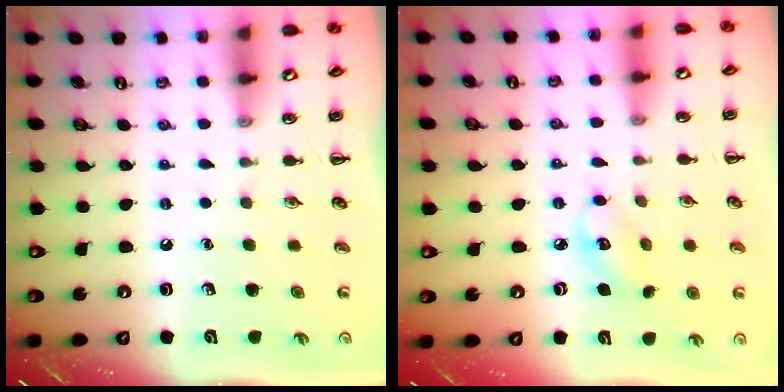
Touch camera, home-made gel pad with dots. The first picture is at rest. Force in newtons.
{"total": 5.9, "press": 5.8, "slide": 0.9}